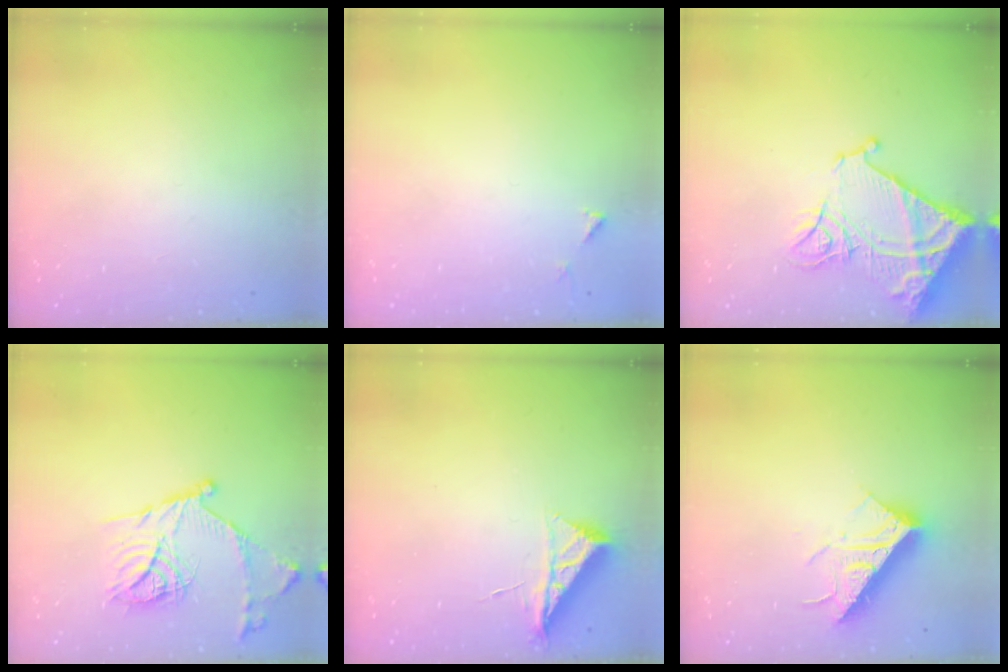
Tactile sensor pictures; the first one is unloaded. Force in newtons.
{"total": 3.5, "press": 3.5, "slide": 0.3}
{"total": 17.0, "press": 16.8, "slide": 2.0}
{"total": 18.4, "press": 18.4, "slide": 1.3}
{"total": 6.3, "press": 6.2, "slide": 0.8}
{"total": 16.3, "press": 16.3, "slide": 0.3}